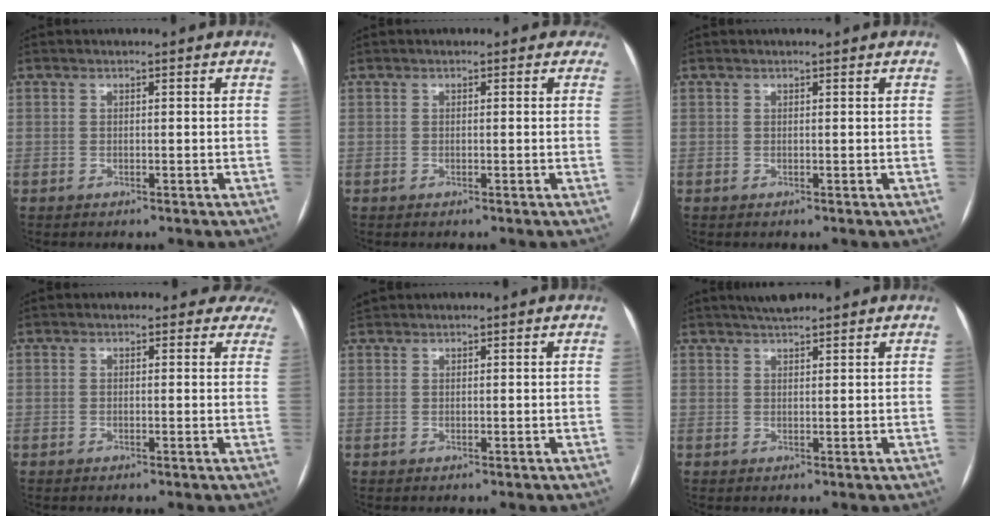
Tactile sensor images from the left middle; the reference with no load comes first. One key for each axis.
{"total": 1.7, "fx": 1.2, "fy": 1.2, "fz": -0.1, "tx": 0.018, "ty": 0.003, "tz": -0.001}
{"total": 0.7, "fx": 0.6, "fy": -0.4, "fz": 0.0, "tx": 0.001, "ty": 0.005, "tz": 0.011}
{"total": 5.9, "fx": 5.2, "fy": 2.9, "fz": 0.0, "tx": 0.040, "ty": -0.001, "tz": 0.025}
{"total": 1.4, "fx": 1.4, "fy": 0.3, "fz": 0.2, "tx": -0.010, "ty": 0.022, "tz": 0.029}
{"total": 3.3, "fx": 3.0, "fy": 0.3, "fz": 1.5, "tx": -0.024, "ty": 0.016, "tz": 0.050}